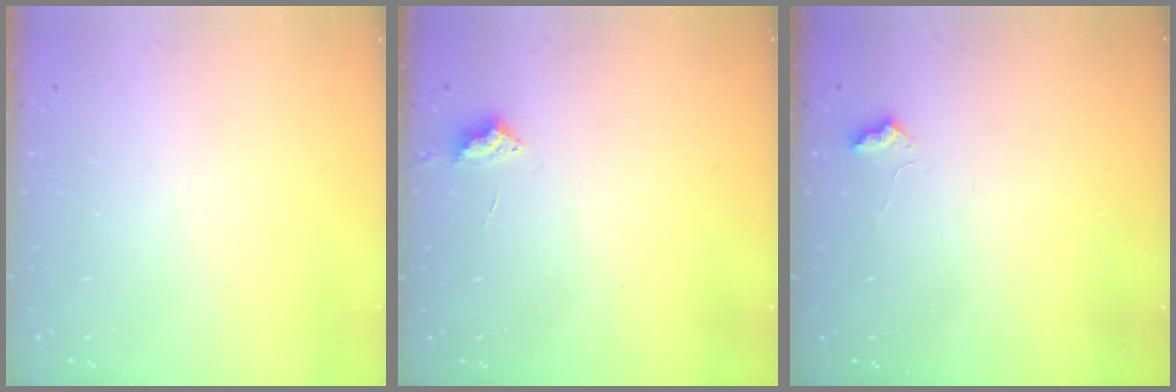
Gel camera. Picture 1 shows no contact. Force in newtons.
{"total": 2.7, "press": 2.6, "slide": 0.5}
{"total": 2.8, "press": 2.7, "slide": 0.6}